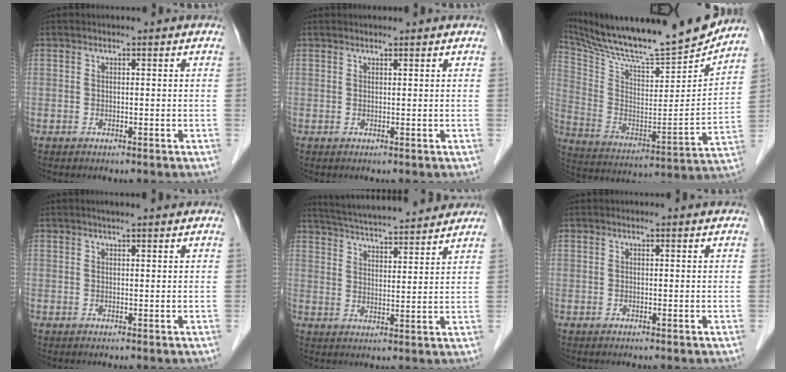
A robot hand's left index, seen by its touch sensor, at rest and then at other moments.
{"total": 2.3, "force": [2.2, -0.1, 0.6], "torque": [-0.009, 0.019, 0.033]}
{"total": 24.6, "force": [22.5, 2.8, 9.5], "torque": [-0.182, -0.047, 0.348]}
{"total": 3.8, "force": [3.3, 0.2, 2.0], "torque": [-0.026, 0.019, 0.044]}
{"total": 17.8, "force": [16.3, 2.0, 6.7], "torque": [-0.112, 0.031, 0.238]}
{"total": 1.1, "force": [1.0, -0.1, 0.2], "torque": [-0.014, 0.003, 0.012]}